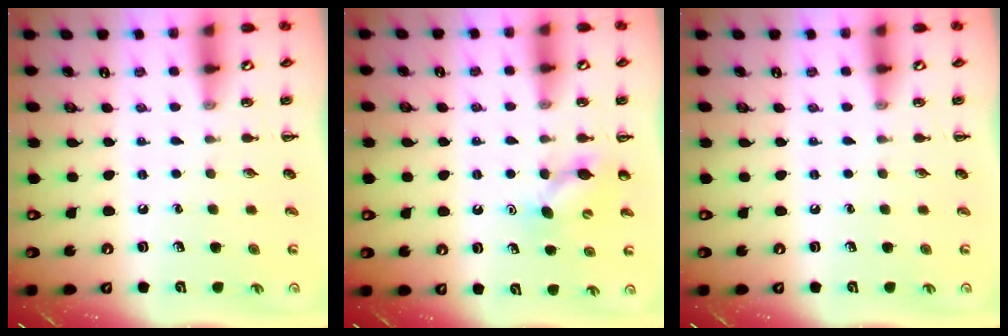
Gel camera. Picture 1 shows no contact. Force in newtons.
{"total": 6.8, "press": 6.7, "slide": 1.3}
{"total": 0.0}